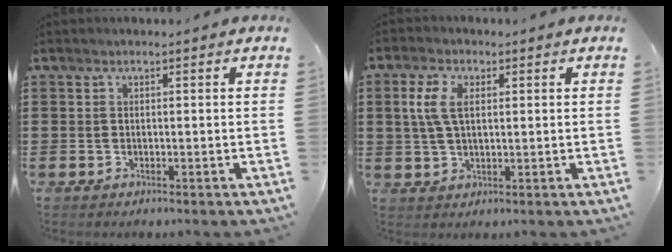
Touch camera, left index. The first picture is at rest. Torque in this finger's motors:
{"motor_torque": [1.18, 0.07, 0.42, 0.15]}